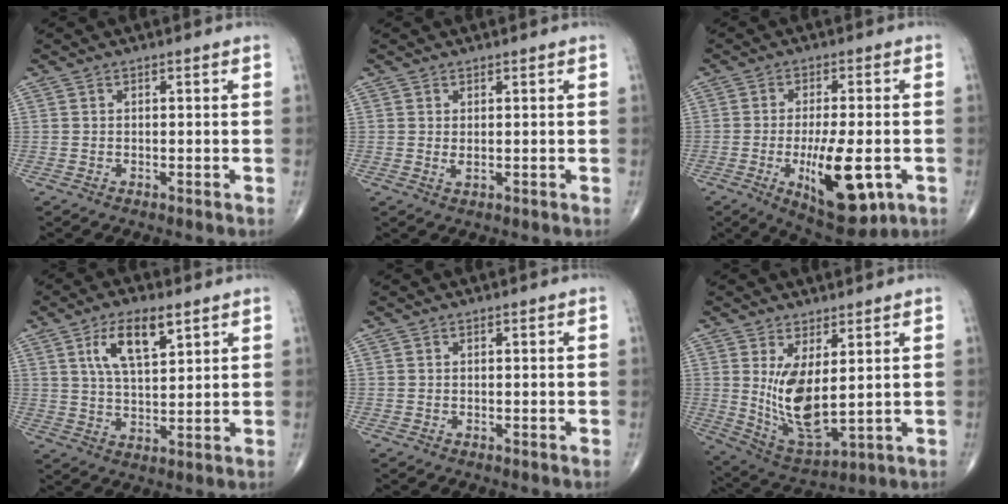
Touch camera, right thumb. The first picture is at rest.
{"total": 1.2, "force": [0.2, 0.5, 1.1], "torque": [-0.022, -0.005, 0.007]}
{"total": 14.1, "force": [-4.1, 5.2, 12.4], "torque": [-0.189, -0.008, -0.051]}
{"total": 9.6, "force": [4.6, 3.9, 7.5], "torque": [-0.125, -0.017, 0.087]}
{"total": 0.0}
{"total": 11.4, "force": [2.0, 4.6, 10.2], "torque": [-0.188, -0.033, 0.057]}